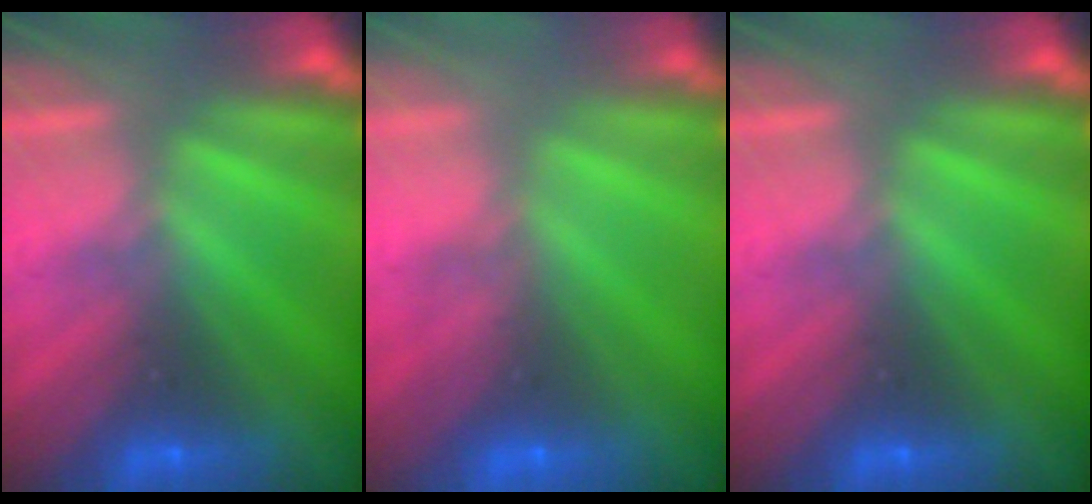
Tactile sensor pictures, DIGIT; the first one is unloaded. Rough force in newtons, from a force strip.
{"total": 4.6}
{"total": 0.0}